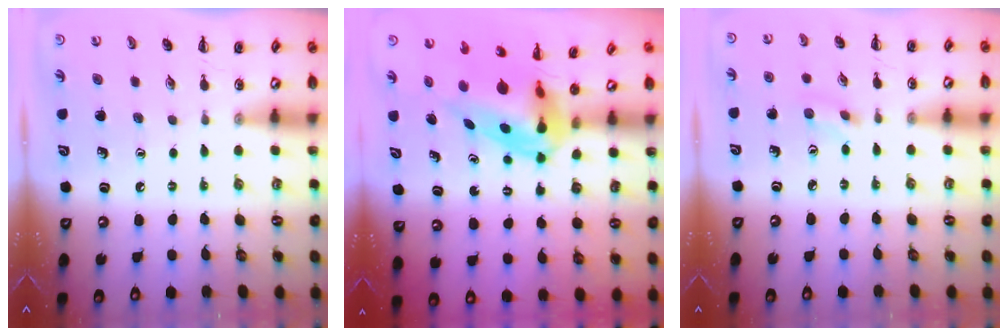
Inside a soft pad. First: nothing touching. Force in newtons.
{"total": 7.0, "press": 6.7, "slide": 2.1}
{"total": 1.7, "press": 1.6, "slide": 0.7}